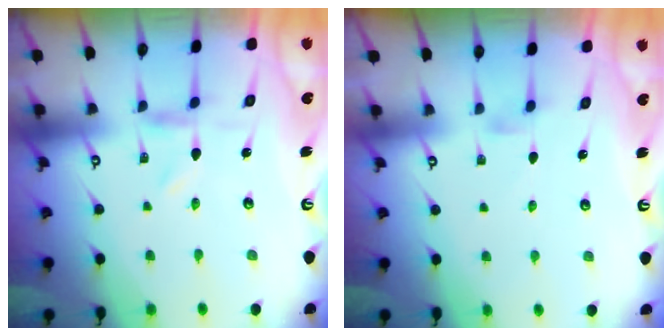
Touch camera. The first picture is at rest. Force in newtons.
{"total": 0.0}